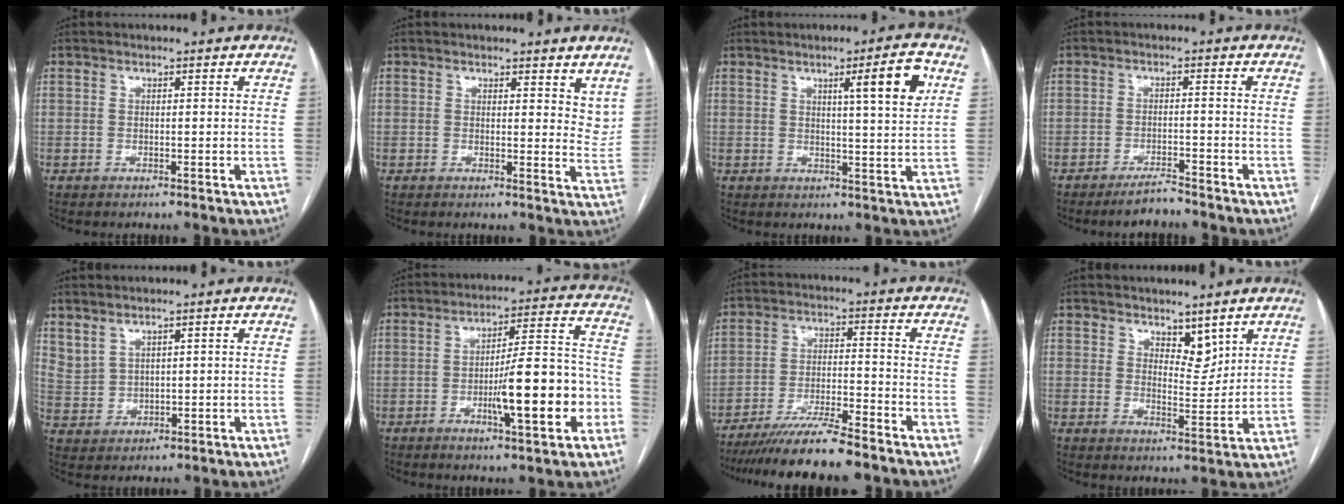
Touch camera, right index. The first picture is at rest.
{"total": 5.9, "force": [4.7, 2.3, 2.7], "torque": [-0.018, -0.019, 0.048]}
{"total": 7.4, "force": [3.0, -0.2, 6.8], "torque": [-0.096, -0.003, 0.041]}
{"total": 3.3, "force": [-3.1, 0.4, 1.2], "torque": [-0.021, -0.006, -0.053]}
{"total": 3.3, "force": [2.8, 1.4, 1.1], "torque": [-0.027, 0.000, 0.069]}
{"total": 13.2, "force": [-4.0, 2.1, 12.4], "torque": [-0.187, 0.015, -0.057]}
{"total": 11.1, "force": [-9.6, 0.4, 5.6], "torque": [-0.087, -0.018, -0.160]}
{"total": 4.3, "force": [3.3, 1.9, 2.0], "torque": [-0.029, -0.008, 0.061]}